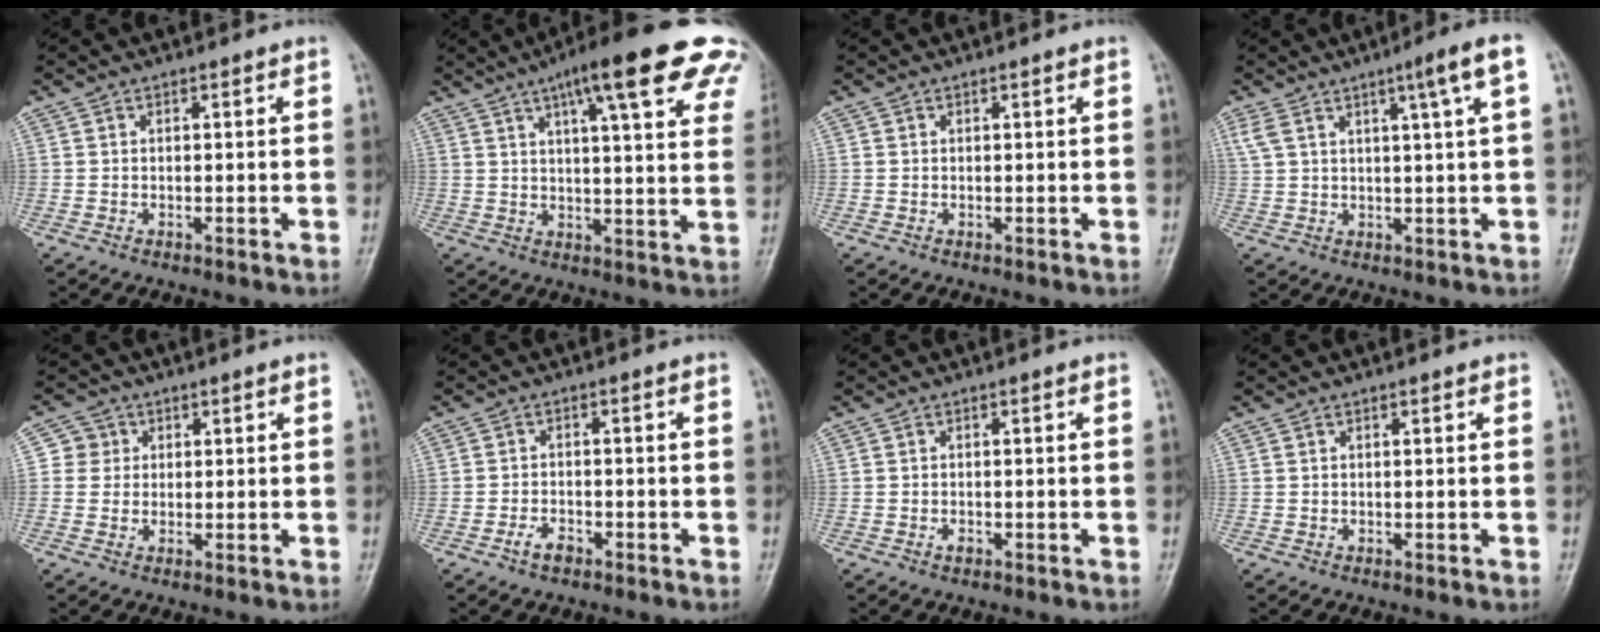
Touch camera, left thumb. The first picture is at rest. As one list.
[{"total": 21.4, "force": [12.4, 4.7, 16.8], "torque": [-0.217, -0.011, 0.154]}, {"total": 0.0}, {"total": 7.6, "force": [3.4, -0.1, 6.7], "torque": [-0.119, 0.002, 0.062]}, {"total": 3.4, "force": [0.8, 3.3, 0.2], "torque": [0.025, 0.003, 0.005]}, {"total": 2.6, "force": [-1.8, 1.3, 1.4], "torque": [-0.026, 0.015, -0.031]}, {"total": 0.8, "force": [-0.5, 0.5, 0.4], "torque": [-0.005, 0.006, -0.007]}, {"total": 0.0}]